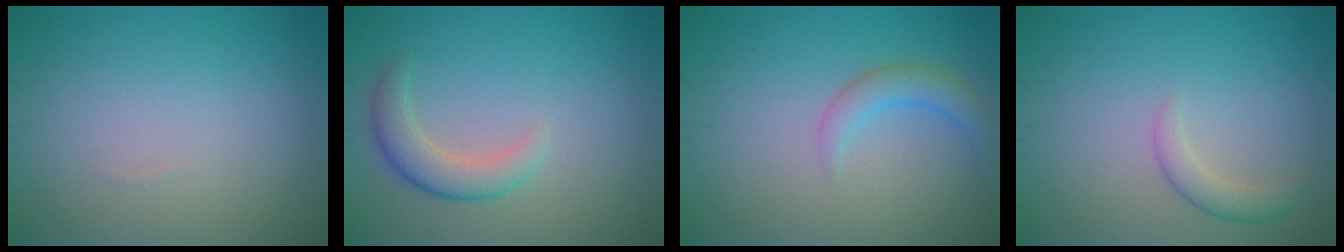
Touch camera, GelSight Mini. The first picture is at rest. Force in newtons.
{"total": 2.9, "press": 2.9, "slide": 0.2}
{"total": 2.3, "press": 2.3, "slide": 0.2}
{"total": 1.8, "press": 1.8, "slide": 0.0}